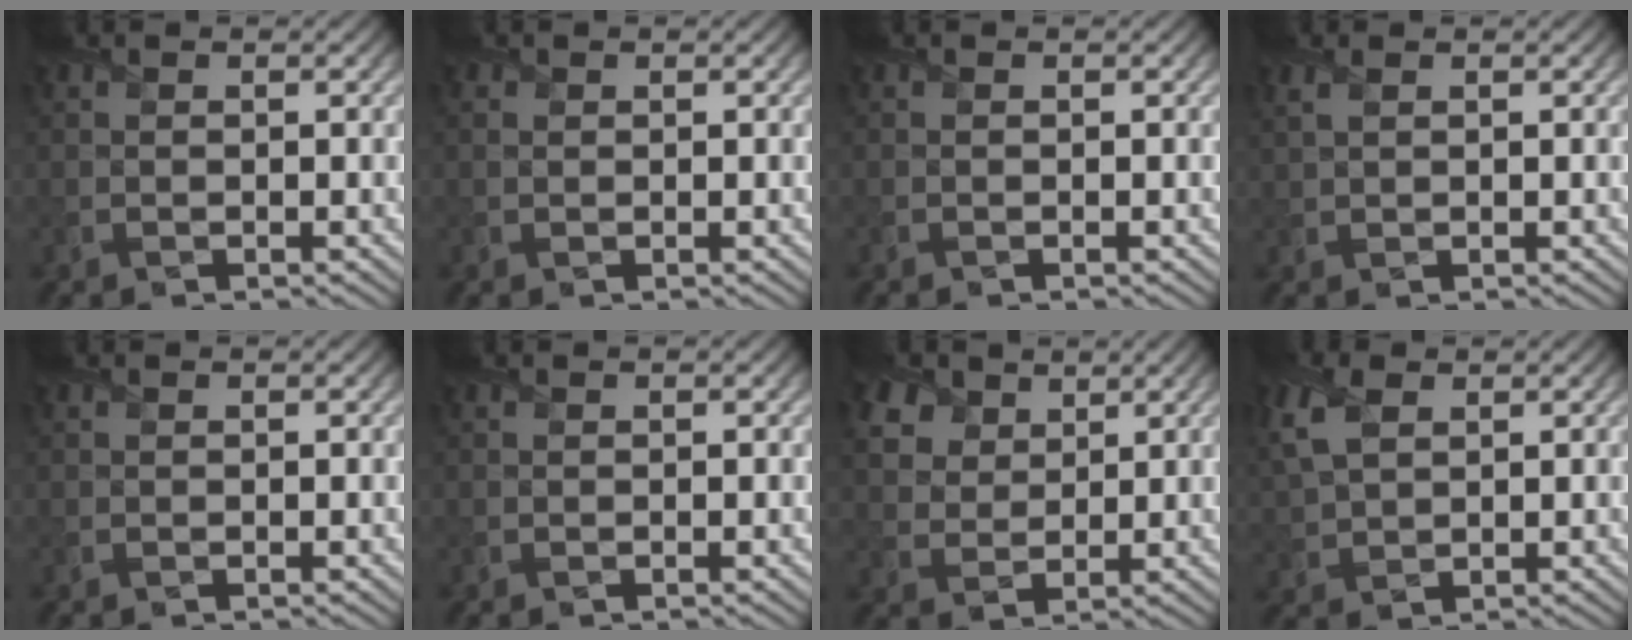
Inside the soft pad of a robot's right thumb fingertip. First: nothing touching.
{"total": 0.9, "force": [0.5, 0.6, 0.5], "torque": [-0.014, 0.002, 0.011]}
{"total": 0.0}
{"total": 2.0, "force": [1.2, 0.9, 1.3], "torque": [-0.042, 0.005, 0.028]}
{"total": 0.5, "force": [0.4, 0.2, 0.3], "torque": [-0.010, 0.003, 0.007]}
{"total": 0.0}
{"total": 6.8, "force": [4.3, 4.4, 2.9], "torque": [-0.105, 0.003, 0.086]}
{"total": 7.6, "force": [3.4, 4.4, 5.2], "torque": [-0.169, 0.018, 0.071]}